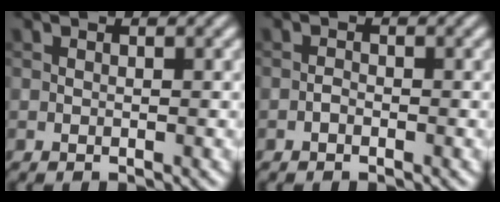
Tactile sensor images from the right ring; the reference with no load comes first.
{"total": 0.6, "force": [-0.4, 0.3, 0.4], "torque": [-0.007, 0.001, -0.008]}